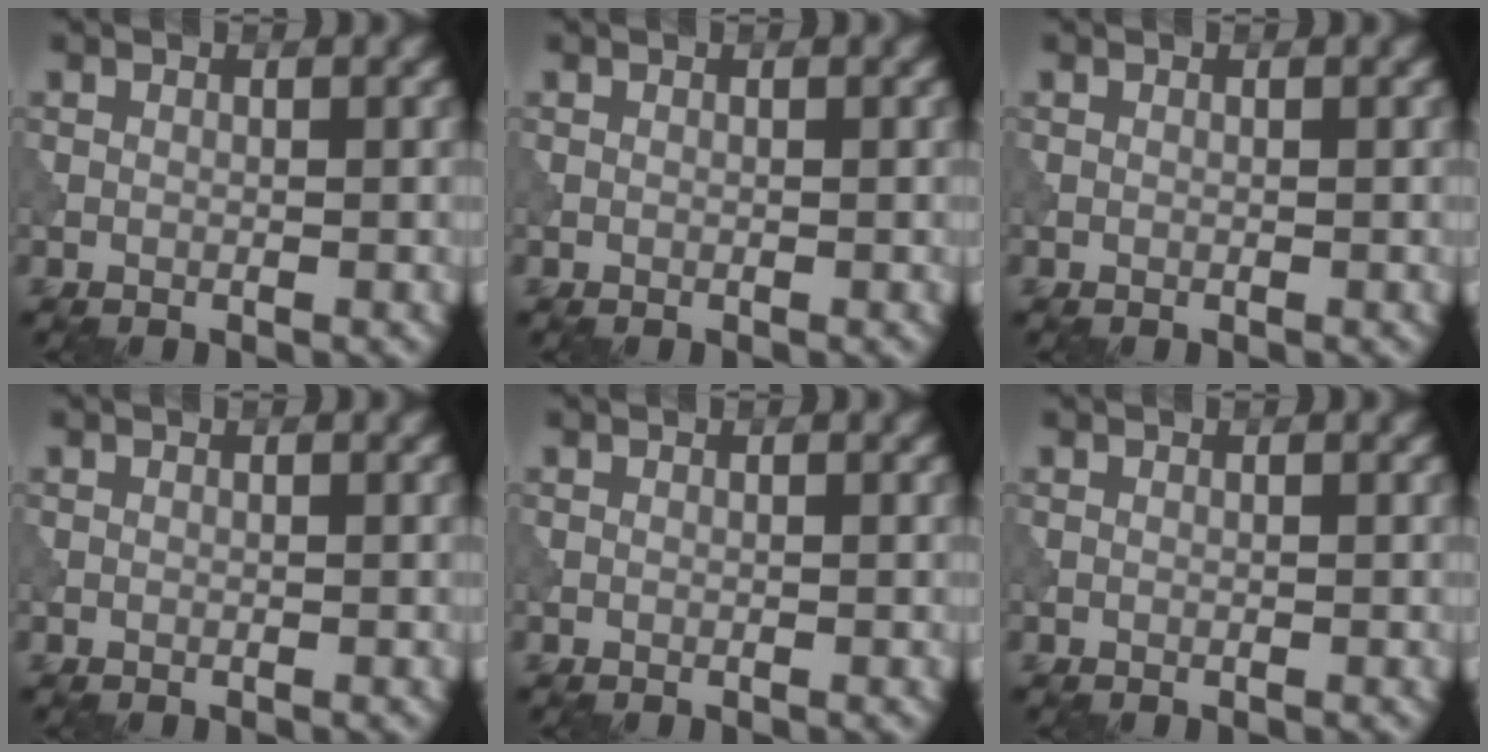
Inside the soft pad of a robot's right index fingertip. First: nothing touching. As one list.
[{"total": 0.0}, {"total": 0.0}, {"total": 0.0}, {"total": 0.0}, {"total": 0.0}]